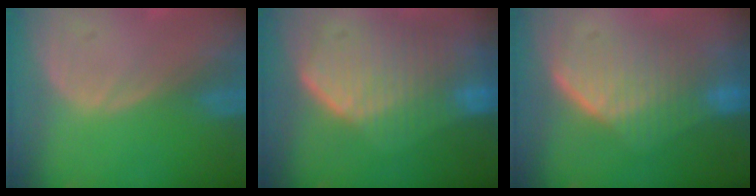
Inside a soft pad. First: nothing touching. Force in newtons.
{"total": 10.9, "press": 9.5, "slide": 5.3}
{"total": 7.8, "press": 7.7, "slide": 0.6}